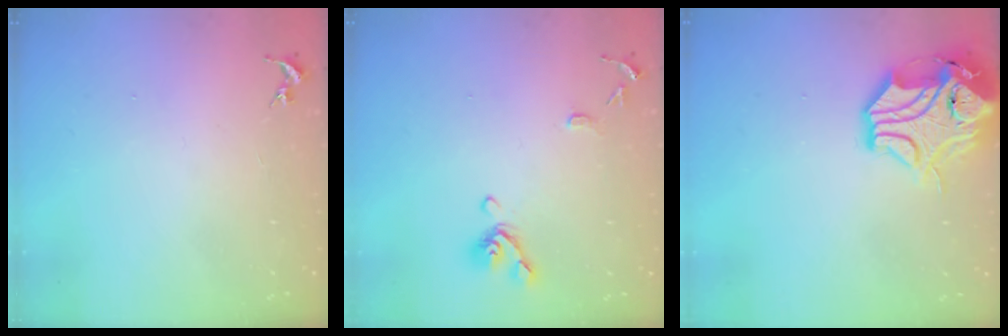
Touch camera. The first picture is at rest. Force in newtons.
{"total": 10.3, "press": 10.2, "slide": 1.3}
{"total": 14.6, "press": 14.5, "slide": 1.7}